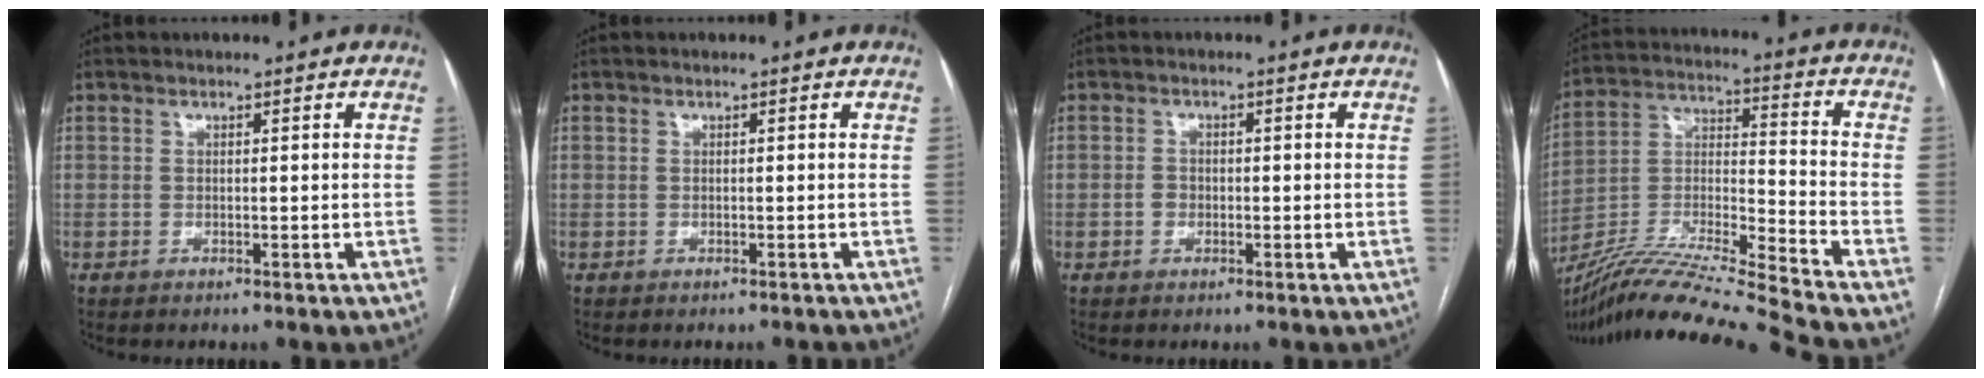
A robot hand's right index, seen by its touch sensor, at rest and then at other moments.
{"total": 0.7, "force": [-0.5, 0.4, -0.1], "torque": [-0.001, 0.004, -0.008]}
{"total": 1.3, "force": [-0.4, 1.1, 0.6], "torque": [-0.007, 0.005, -0.006]}
{"total": 19.3, "force": [-17.2, -2.9, 8.5], "torque": [-0.173, -0.008, -0.311]}